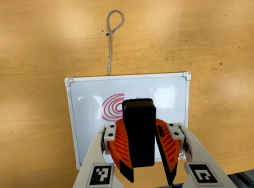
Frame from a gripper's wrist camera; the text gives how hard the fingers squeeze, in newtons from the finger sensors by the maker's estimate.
{"total": 12.0, "left": 11.3, "right": 12.7}